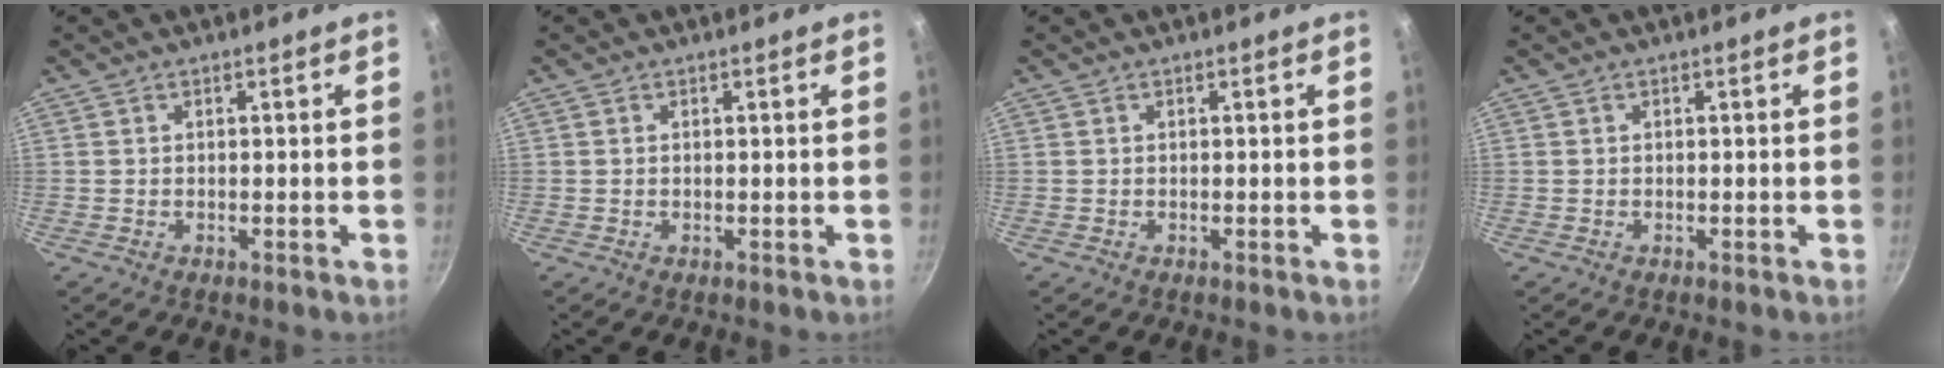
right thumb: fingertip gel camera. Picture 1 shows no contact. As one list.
[{"total": 0.0}, {"total": 0.0}, {"total": 0.0}]